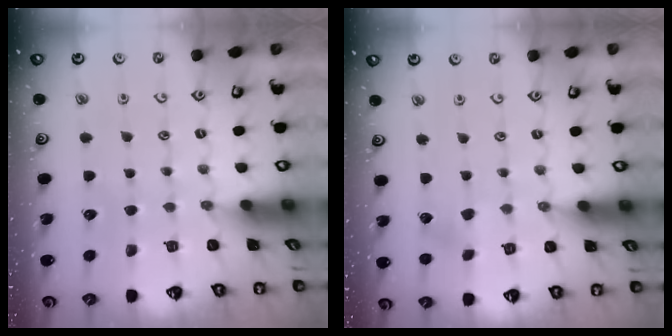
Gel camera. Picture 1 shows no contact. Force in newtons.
{"total": 2.0, "press": 1.9, "slide": 0.3}